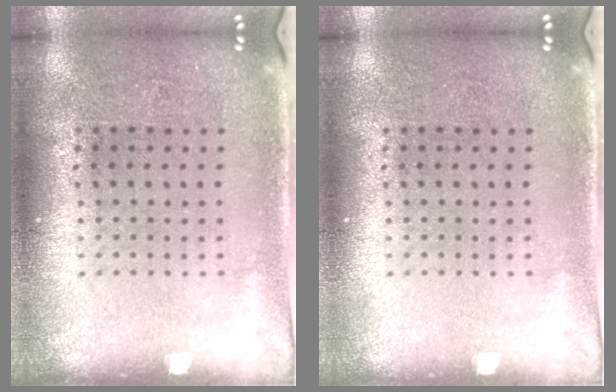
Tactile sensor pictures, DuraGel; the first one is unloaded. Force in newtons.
{"total": 0.0}